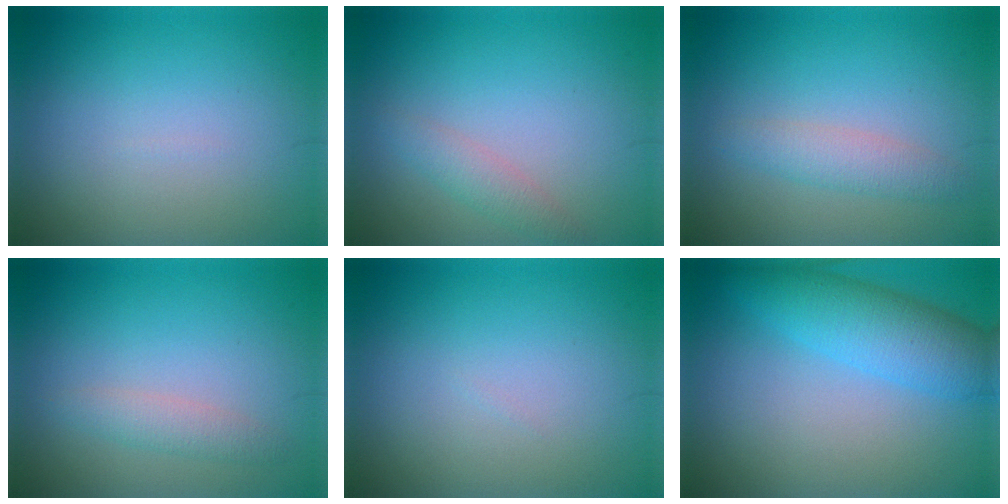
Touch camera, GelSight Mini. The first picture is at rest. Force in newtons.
{"total": 1.8, "press": 1.8, "slide": 0.1}
{"total": 2.4, "press": 2.4, "slide": 0.0}
{"total": 1.7, "press": 1.7, "slide": 0.1}
{"total": 0.0}
{"total": 5.6, "press": 5.6, "slide": 0.2}